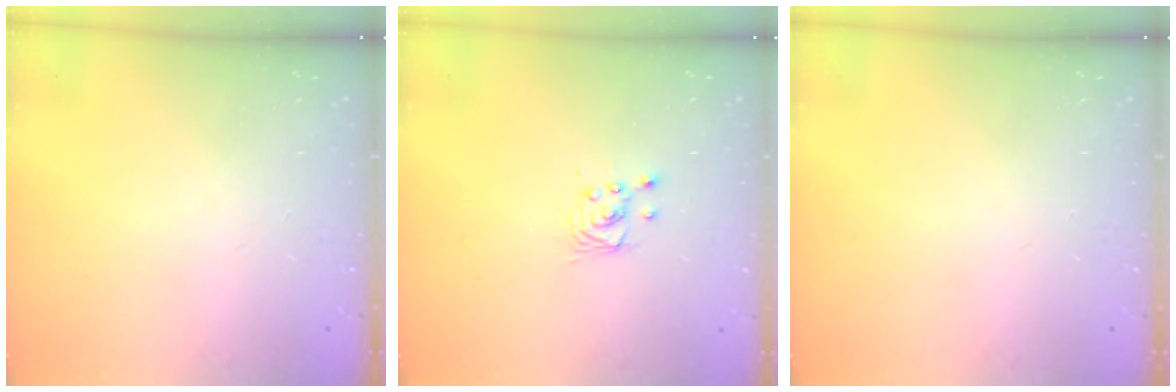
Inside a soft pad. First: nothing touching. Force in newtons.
{"total": 2.7, "press": 2.7, "slide": 0.2}
{"total": 0.0}